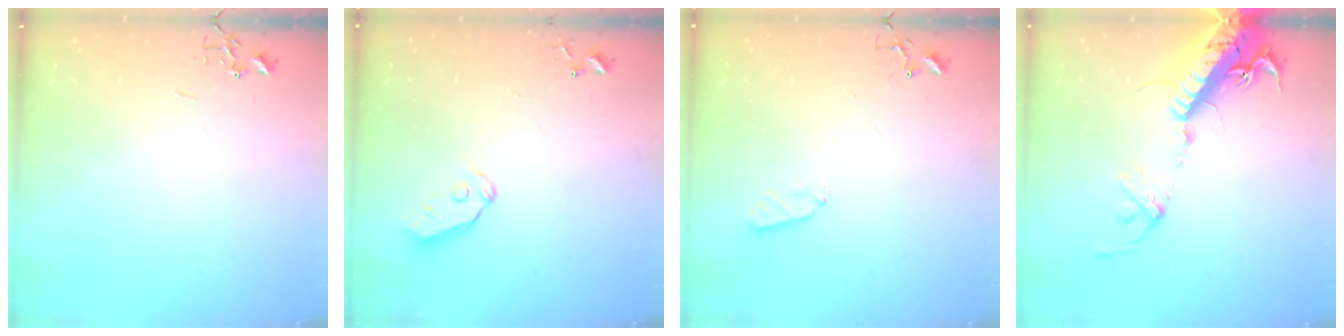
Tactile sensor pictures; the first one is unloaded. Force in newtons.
{"total": 4.4, "press": 4.4, "slide": 0.5}
{"total": 4.2, "press": 4.1, "slide": 1.0}
{"total": 20.6, "press": 20.2, "slide": 4.3}